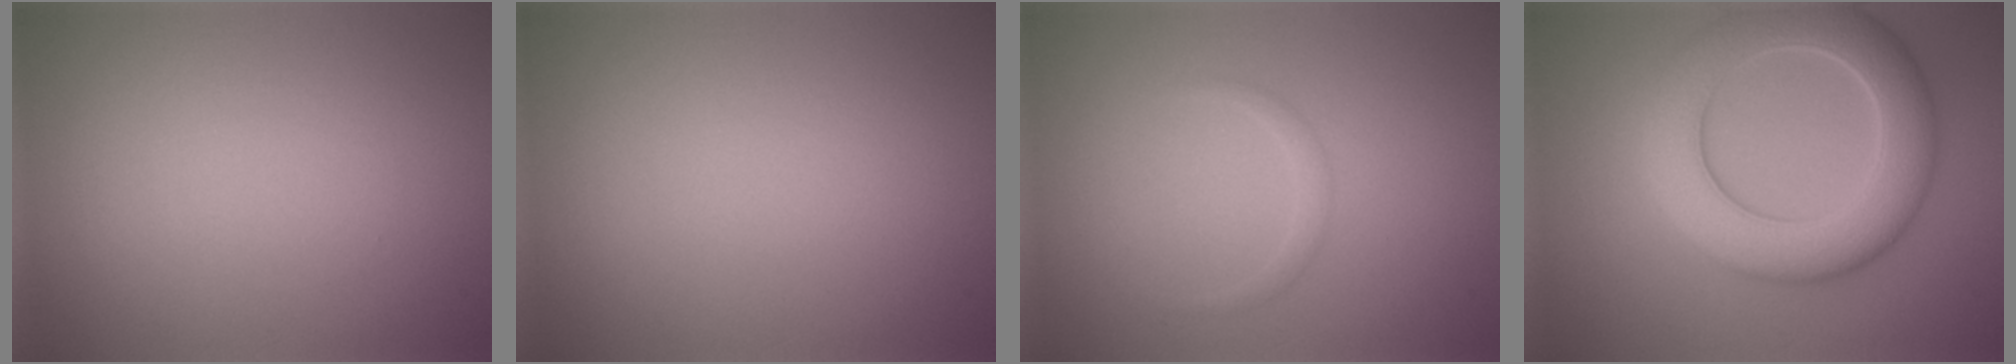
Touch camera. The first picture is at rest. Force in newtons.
{"total": 0.0}
{"total": 0.8, "press": 0.8, "slide": 0.1}
{"total": 8.3, "press": 8.2, "slide": 0.3}